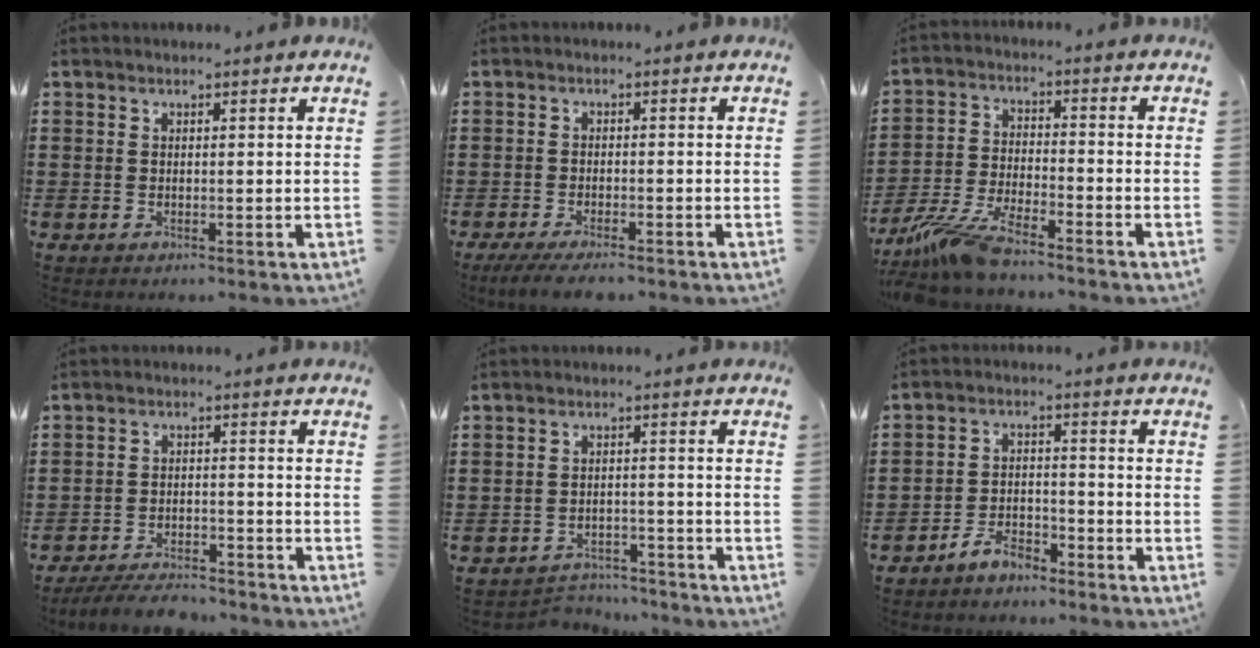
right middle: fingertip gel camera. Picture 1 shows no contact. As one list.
[{"total": 3.3, "force": [-3.0, 0.4, 1.3], "torque": [-0.038, -0.007, -0.063]}, {"total": 7.8, "force": [-6.9, 0.7, 3.7], "torque": [-0.100, -0.010, -0.140]}, {"total": 5.0, "force": [-4.8, 0.8, 1.2], "torque": [-0.026, 0.002, -0.096]}, {"total": 3.6, "force": [-3.5, 0.7, 0.0], "torque": [-0.008, 0.002, -0.075]}, {"total": 4.7, "force": [-4.4, 1.3, 1.0], "torque": [-0.026, 0.009, -0.089]}]